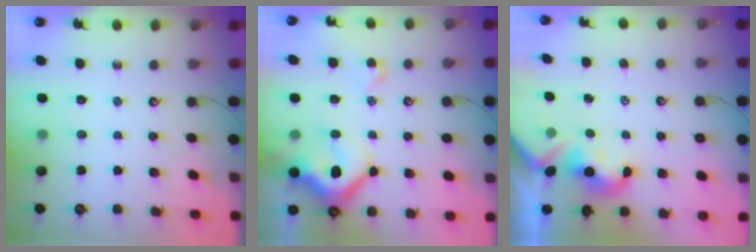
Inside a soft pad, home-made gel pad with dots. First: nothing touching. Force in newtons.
{"total": 14.3, "press": 14.2, "slide": 1.9}
{"total": 1.6, "press": 1.5, "slide": 0.6}